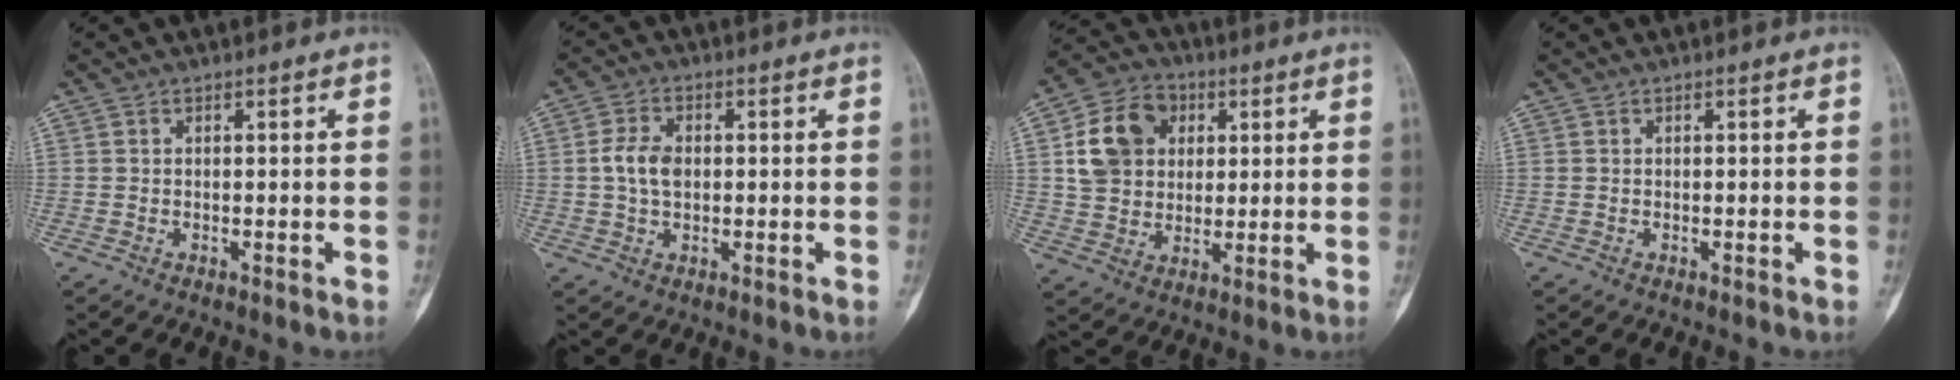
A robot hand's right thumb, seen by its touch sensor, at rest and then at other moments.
{"total": 5.3, "force": [0.2, 3.5, 4.0], "torque": [-0.078, 0.006, 0.001]}
{"total": 12.5, "force": [3.2, 10.1, 6.7], "torque": [-0.096, 0.003, 0.054]}
{"total": 0.0}